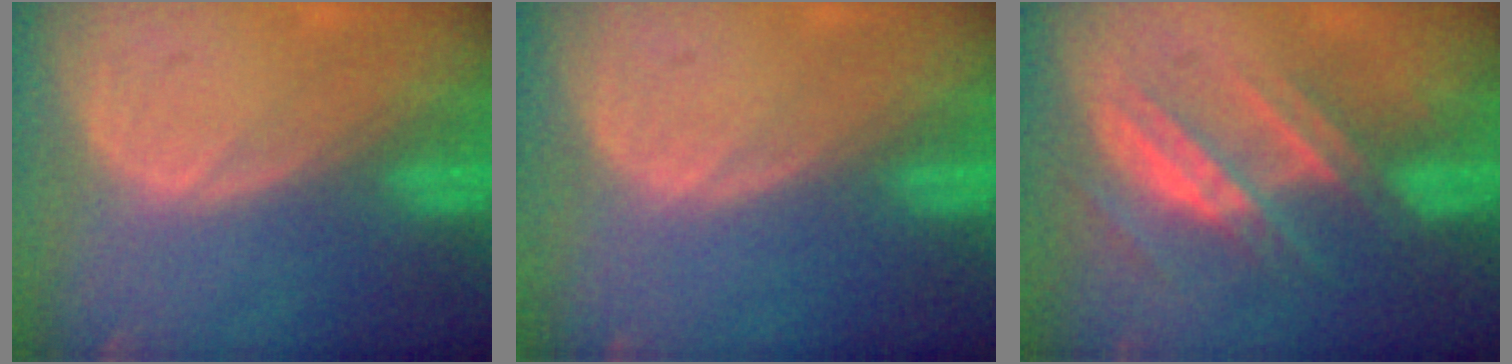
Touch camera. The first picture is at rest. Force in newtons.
{"total": 0.0}
{"total": 7.3, "press": 6.8, "slide": 2.8}